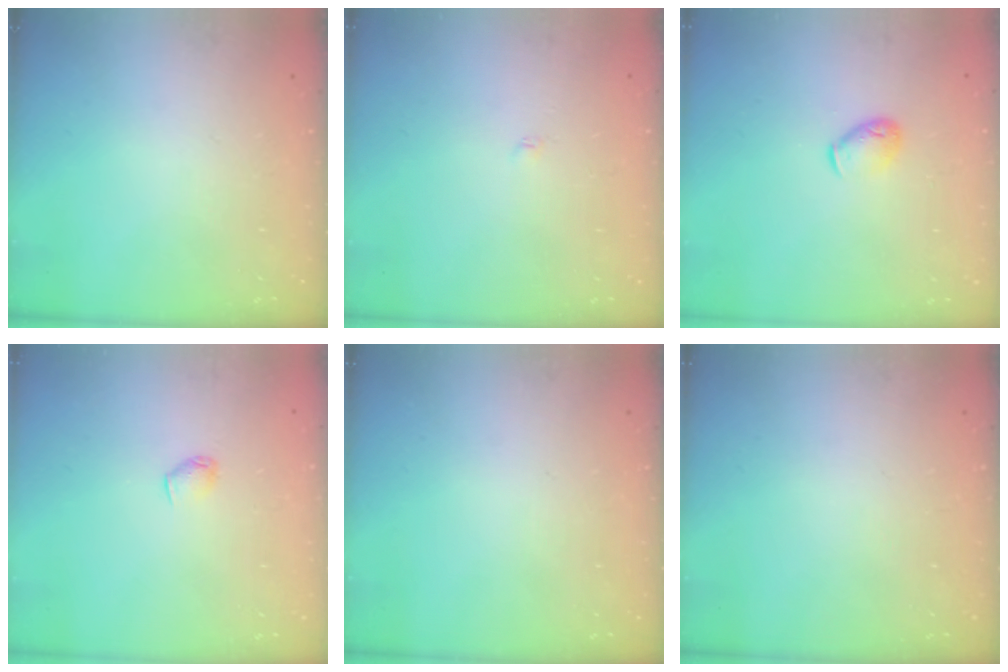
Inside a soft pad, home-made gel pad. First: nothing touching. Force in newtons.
{"total": 1.9, "press": 1.9, "slide": 0.3}
{"total": 6.4, "press": 6.2, "slide": 1.2}
{"total": 3.0, "press": 2.9, "slide": 0.7}
{"total": 0.0}
{"total": 0.0}